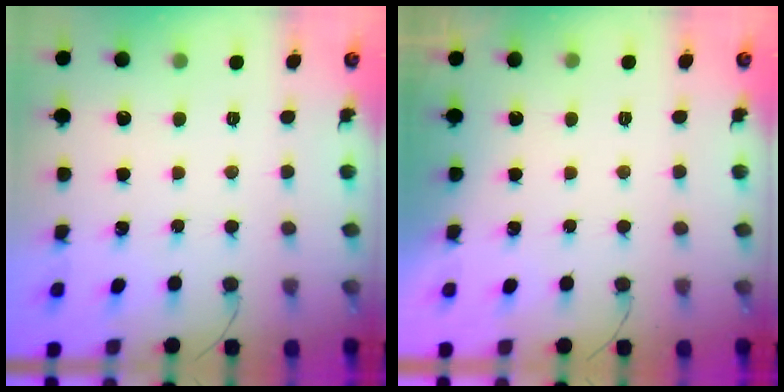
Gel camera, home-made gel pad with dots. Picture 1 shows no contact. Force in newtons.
{"total": 0.0}